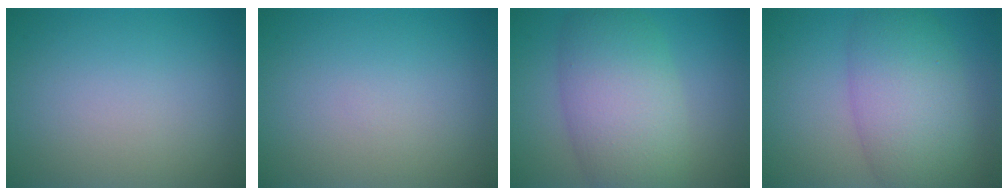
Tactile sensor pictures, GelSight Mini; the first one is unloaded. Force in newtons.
{"total": 0.0}
{"total": 8.0, "press": 8.0, "slide": 0.6}
{"total": 7.5, "press": 7.5, "slide": 0.2}